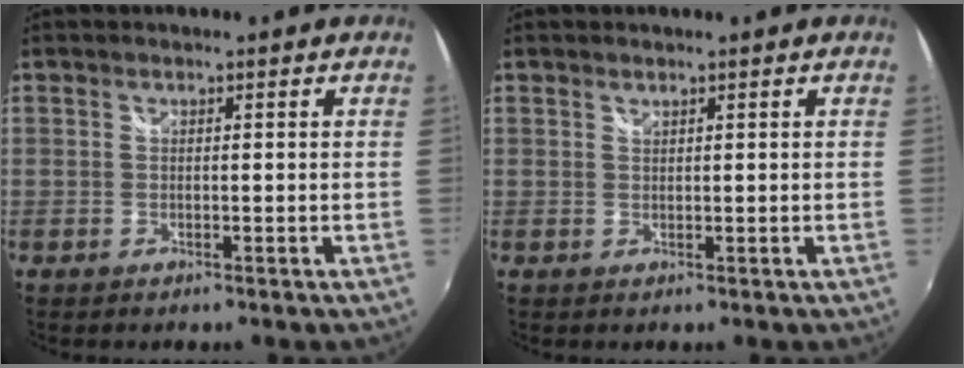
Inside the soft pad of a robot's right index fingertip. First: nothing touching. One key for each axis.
{"total": 0.5, "fx": 0.5, "fy": 0.0, "fz": 0.1, "tx": 0.001, "ty": 0.001, "tz": 0.010}